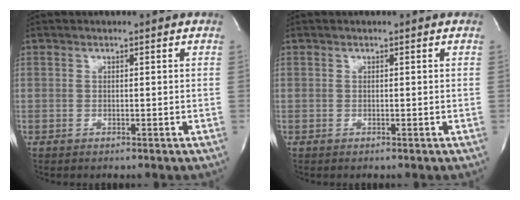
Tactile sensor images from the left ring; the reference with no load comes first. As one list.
[{"total": 0.0}]